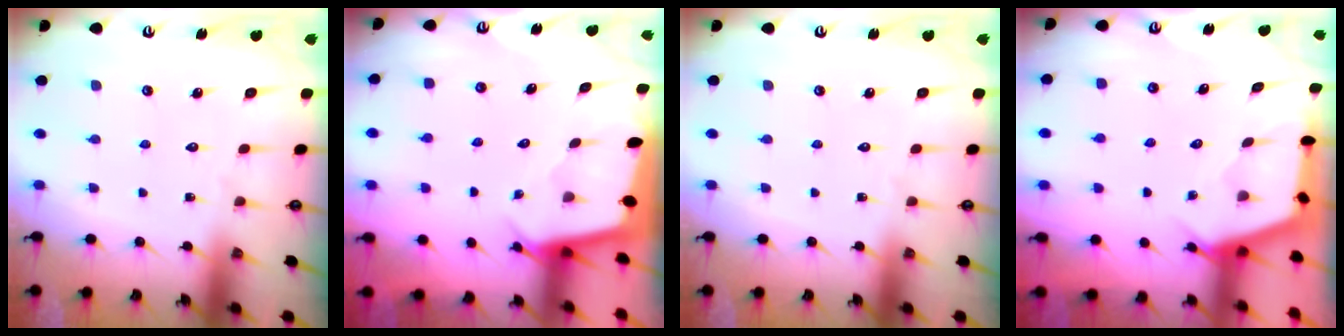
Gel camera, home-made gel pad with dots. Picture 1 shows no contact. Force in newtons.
{"total": 2.3, "press": 2.3, "slide": 0.1}
{"total": 0.0}
{"total": 3.0, "press": 3.0, "slide": 0.4}